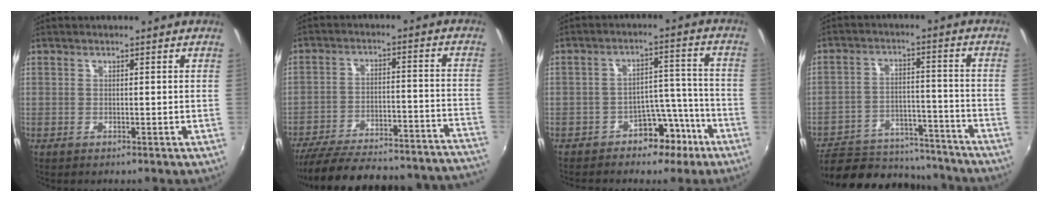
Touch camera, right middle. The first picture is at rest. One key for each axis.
{"total": 35.2, "fx": -32.0, "fy": 5.7, "fz": 13.4, "tx": -0.217, "ty": -0.030, "tz": -0.421}
{"total": 7.8, "fx": -5.5, "fy": 4.8, "fz": 2.8, "tx": -0.031, "ty": 0.043, "tz": -0.070}
{"total": 20.6, "fx": -17.6, "fy": 7.9, "fz": 7.4, "tx": -0.155, "ty": 0.015, "tz": -0.232}